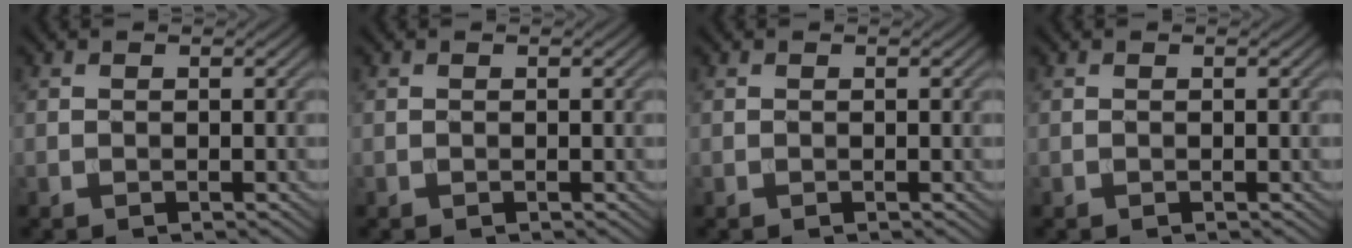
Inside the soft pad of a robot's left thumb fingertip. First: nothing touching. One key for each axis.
{"total": 0.0}
{"total": 0.0}
{"total": 0.0}